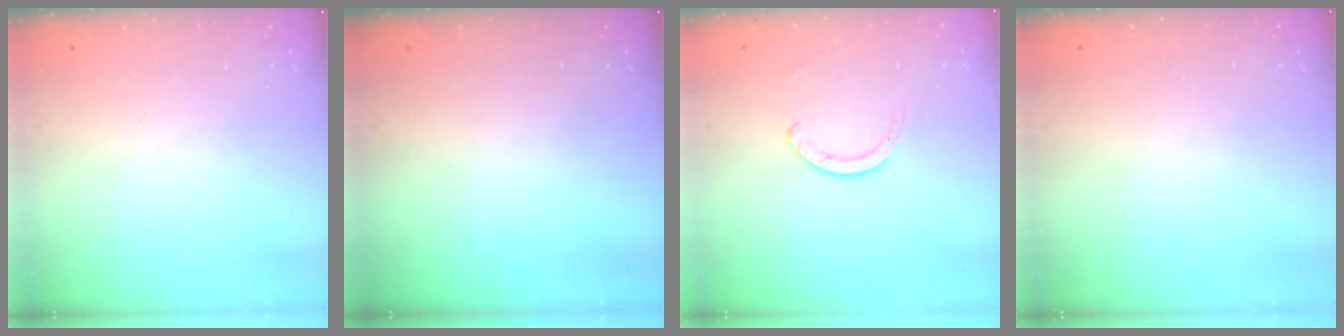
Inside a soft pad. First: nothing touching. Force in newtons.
{"total": 0.0}
{"total": 2.7, "press": 2.7, "slide": 0.3}
{"total": 2.6, "press": 2.6, "slide": 0.2}